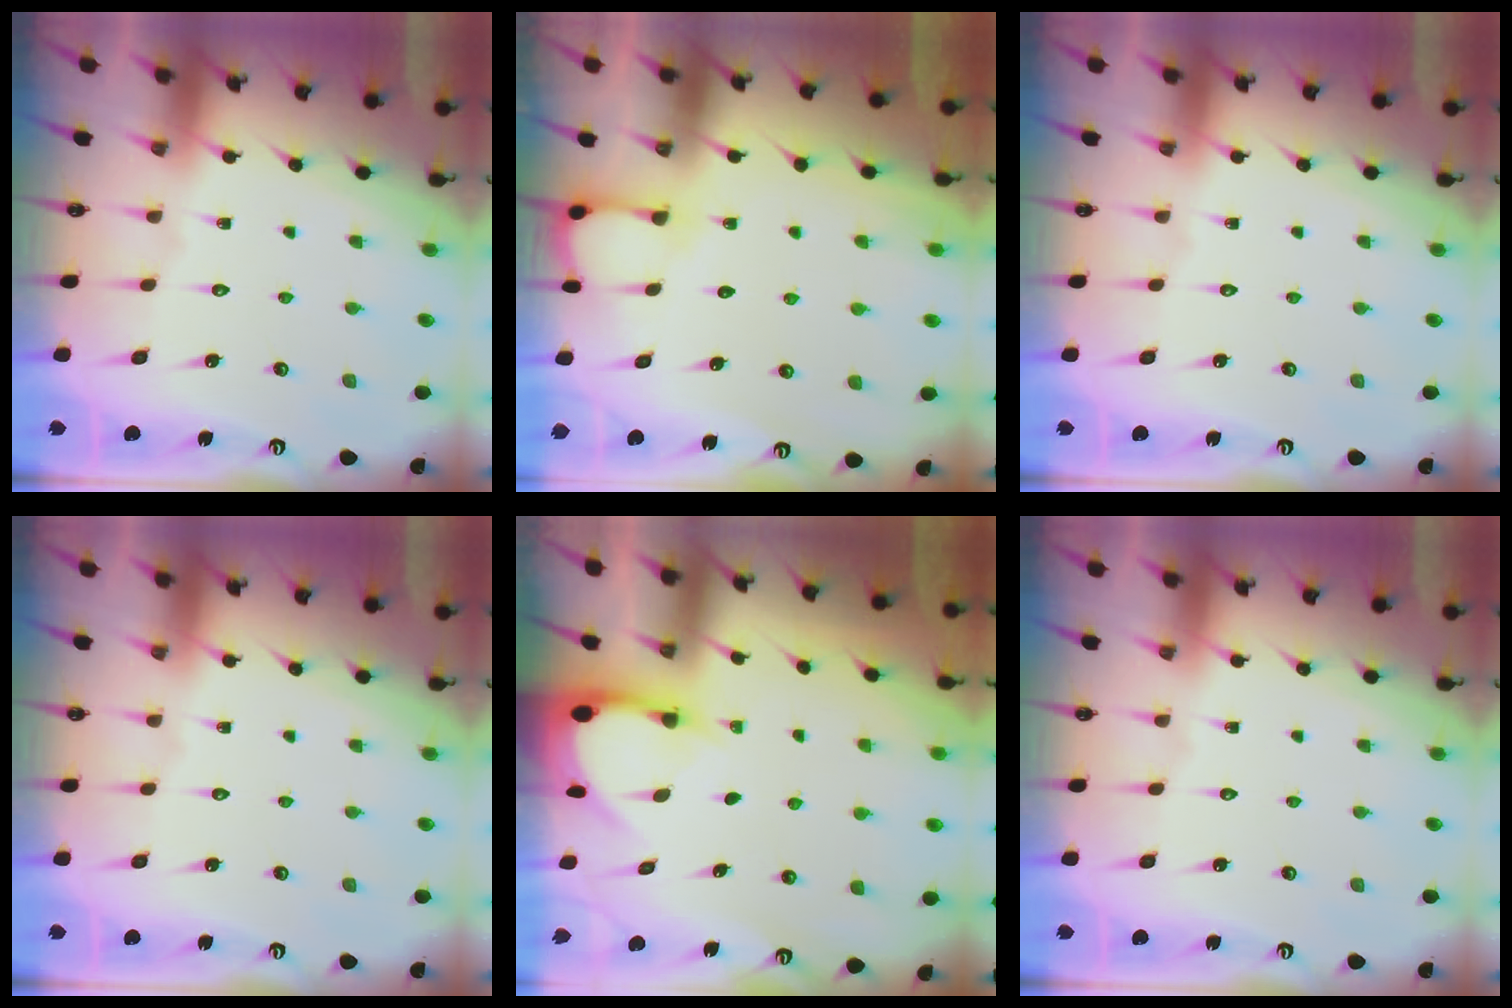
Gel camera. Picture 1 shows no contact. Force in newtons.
{"total": 3.2, "press": 3.1, "slide": 0.4}
{"total": 0.0}
{"total": 0.0}
{"total": 3.7, "press": 3.7, "slide": 0.2}
{"total": 0.0}